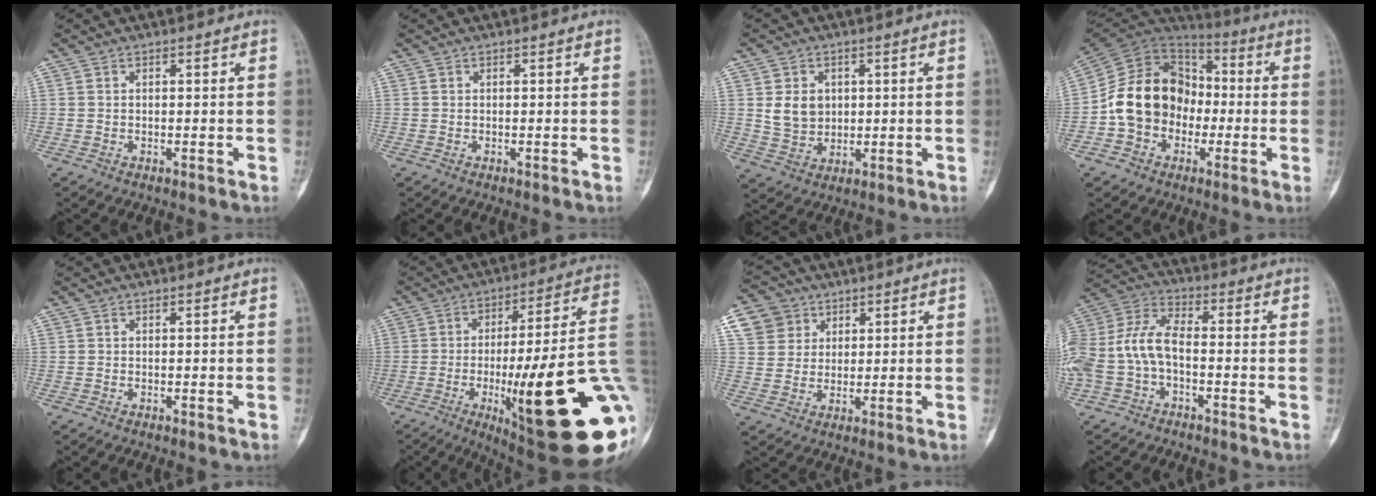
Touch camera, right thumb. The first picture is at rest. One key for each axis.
{"total": 0.0}
{"total": 6.4, "fx": 1.3, "fy": 5.4, "fz": 3.3, "tx": -0.033, "ty": -0.010, "tz": 0.034}
{"total": 17.2, "fx": -2.7, "fy": 14.1, "fz": 9.5, "tx": -0.138, "ty": 0.050, "tz": -0.053}
{"total": 0.0}
{"total": 30.6, "fx": -6.8, "fy": 6.5, "fz": 29.2, "tx": -0.366, "ty": -0.003, "tz": -0.093}
{"total": 8.5, "fx": 3.7, "fy": 7.4, "fz": 1.7, "tx": -0.006, "ty": 0.000, "tz": 0.073}
{"total": 12.6, "fx": -2.7, "fy": 7.3, "fz": 9.9, "tx": -0.215, "ty": 0.043, "tz": -0.059}